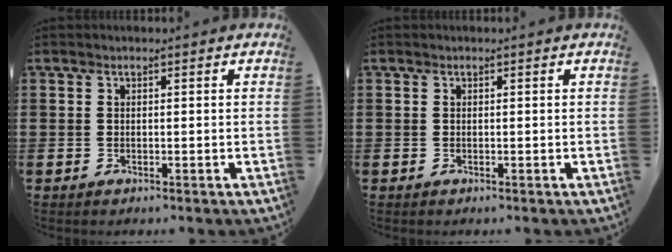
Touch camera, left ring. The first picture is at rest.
{"total": 0.0}